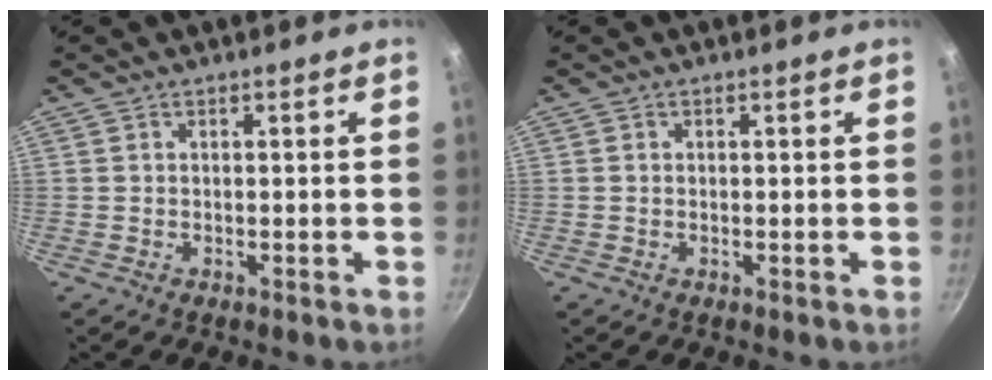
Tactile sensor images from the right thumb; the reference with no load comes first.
{"total": 0.0}